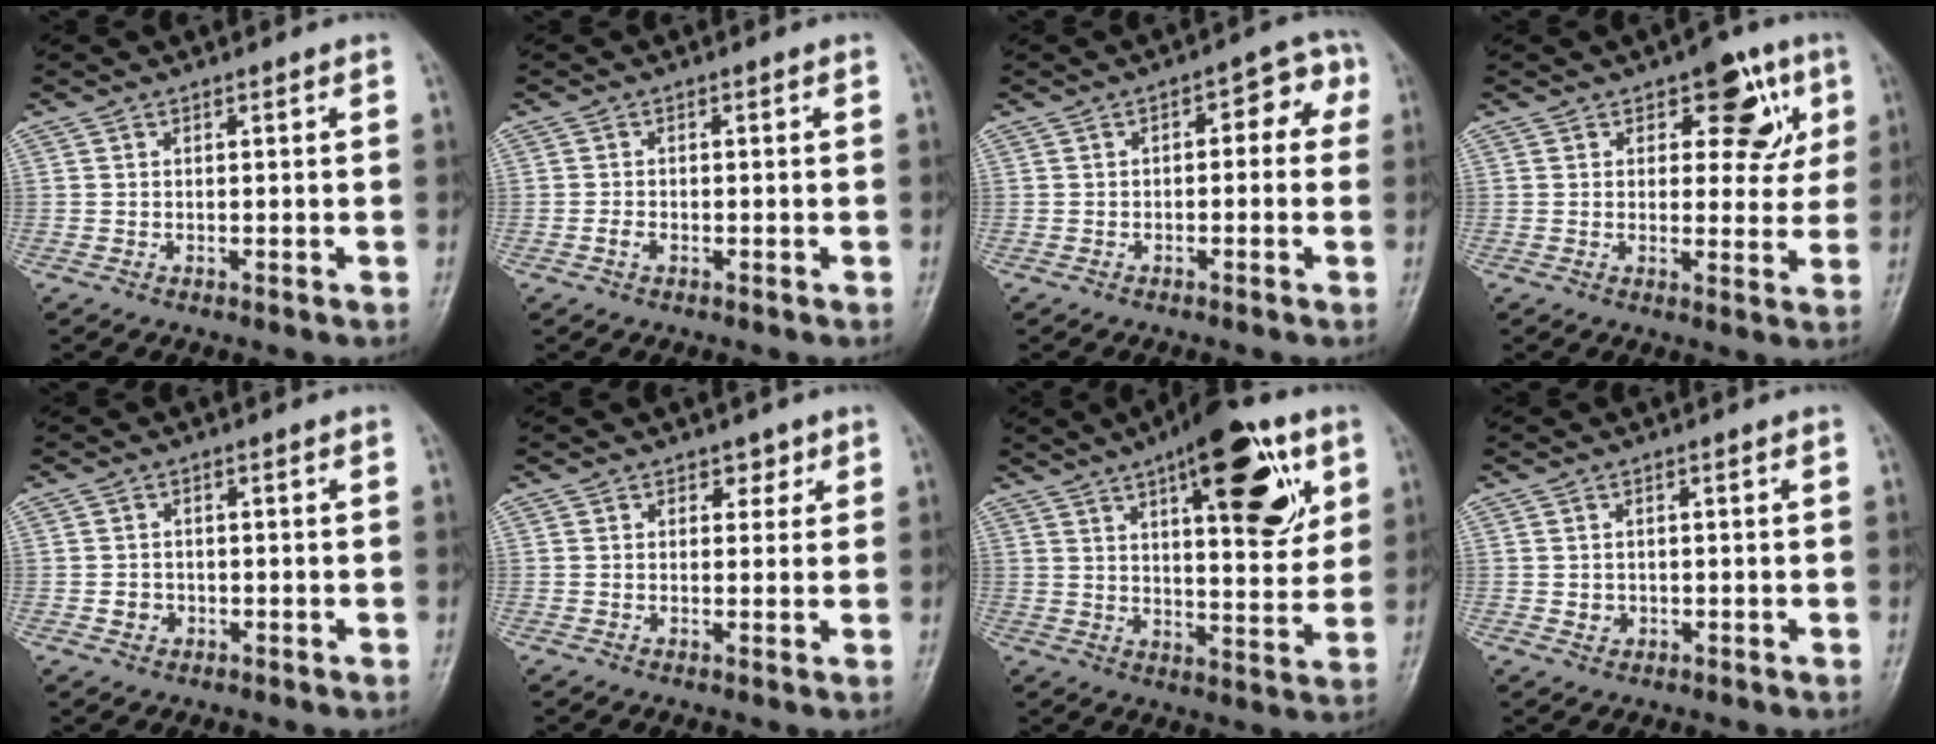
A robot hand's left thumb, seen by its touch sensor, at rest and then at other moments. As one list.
[{"total": 1.5, "force": [-0.7, 0.9, 0.9], "torque": [-0.017, 0.004, -0.015]}, {"total": 5.9, "force": [0.5, 3.4, 4.8], "torque": [-0.031, 0.030, -0.002]}, {"total": 9.4, "force": [3.9, 5.5, 6.6], "torque": [-0.032, -0.009, 0.044]}, {"total": 2.3, "force": [-0.7, 2.1, 0.7], "torque": [-0.002, 0.007, -0.011]}, {"total": 2.7, "force": [1.4, 2.0, 1.0], "torque": [0.014, -0.005, 0.015]}, {"total": 20.0, "force": [8.9, 7.5, 16.2], "torque": [-0.192, -0.027, 0.127]}, {"total": 1.8, "force": [-0.2, 1.6, 0.7], "torque": [-0.003, 0.003, 0.001]}]